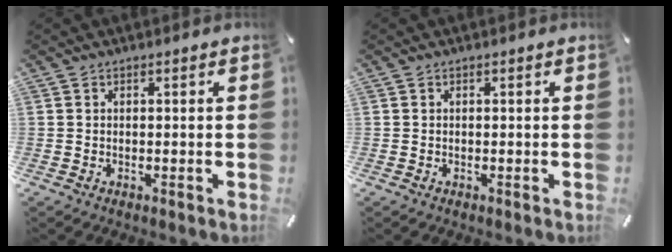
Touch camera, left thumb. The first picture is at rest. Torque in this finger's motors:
{"motor_torque": [-0.06, -0.04, -0.06, 0.00, 0.00]}